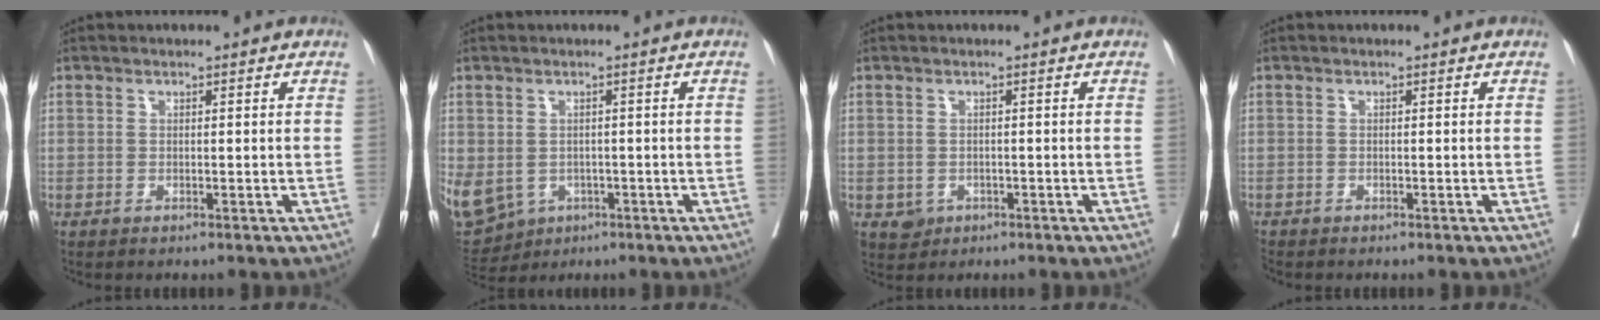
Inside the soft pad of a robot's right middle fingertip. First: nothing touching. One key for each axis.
{"total": 23.4, "fx": -8.2, "fy": 19.7, "fz": 9.6, "tx": -0.349, "ty": -0.014, "tz": -0.108}
{"total": 2.1, "fx": -0.8, "fy": 1.9, "fz": 0.5, "tx": -0.004, "ty": 0.004, "tz": -0.005}
{"total": 0.7, "fx": -0.7, "fy": 0.1, "fz": 0.0, "tx": -0.006, "ty": -0.003, "tz": -0.017}